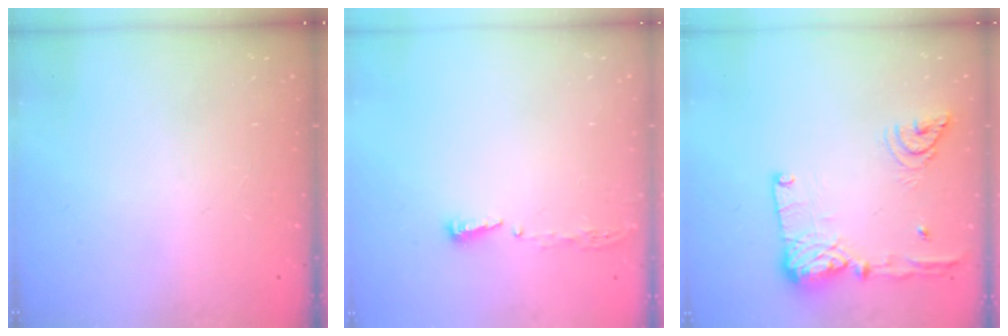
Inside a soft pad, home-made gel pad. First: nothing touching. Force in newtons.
{"total": 3.8, "press": 3.8, "slide": 0.4}
{"total": 16.7, "press": 16.5, "slide": 2.8}